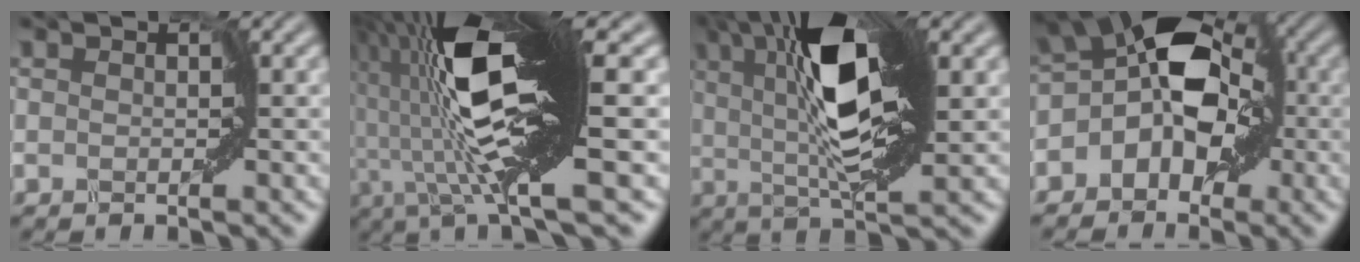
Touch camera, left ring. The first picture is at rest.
{"total": 12.8, "force": [2.0, 2.0, 12.5], "torque": [-0.241, 0.012, 0.037]}
{"total": 9.0, "force": [2.9, 1.8, 8.3], "torque": [-0.145, 0.007, 0.053]}
{"total": 7.3, "force": [-0.9, 4.5, 5.7], "torque": [-0.091, 0.011, -0.022]}